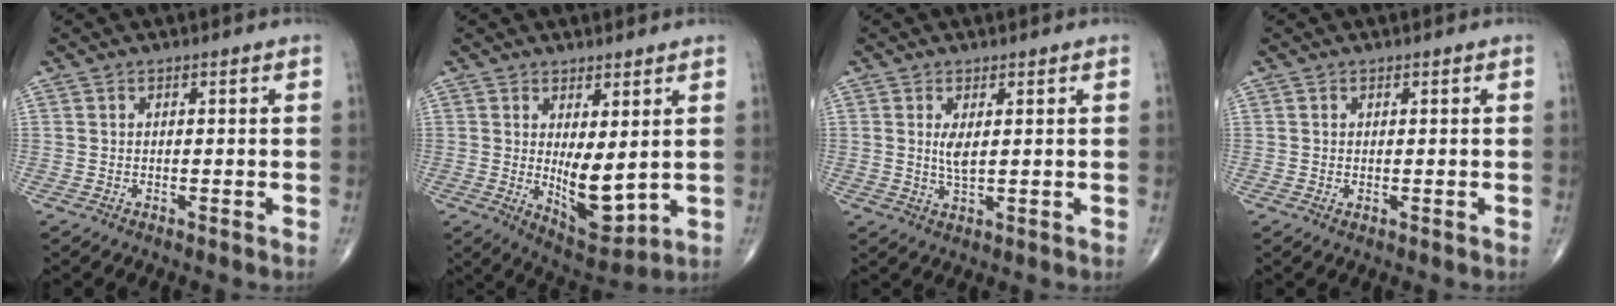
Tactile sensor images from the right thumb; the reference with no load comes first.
{"total": 8.8, "force": [0.6, 3.6, 8.0], "torque": [-0.108, -0.029, 0.028]}
{"total": 3.1, "force": [0.7, 1.0, 2.8], "torque": [-0.058, -0.011, 0.018]}
{"total": 0.5, "force": [0.0, 0.3, 0.4], "torque": [-0.009, -0.003, 0.001]}